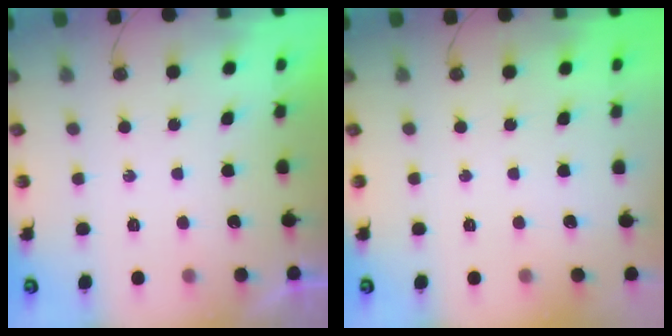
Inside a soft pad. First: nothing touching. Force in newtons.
{"total": 0.0}